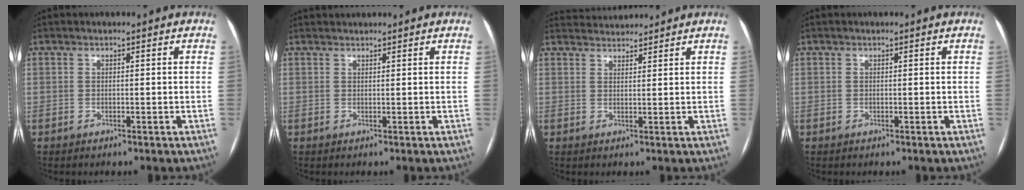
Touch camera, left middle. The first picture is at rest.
{"total": 2.0, "force": [2.0, 0.2, 0.3], "torque": [-0.007, 0.026, 0.034]}
{"total": 4.5, "force": [4.5, 0.4, 0.2], "torque": [-0.011, 0.028, 0.073]}
{"total": 0.0}